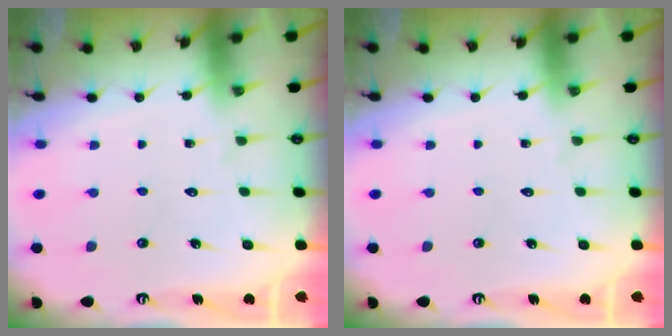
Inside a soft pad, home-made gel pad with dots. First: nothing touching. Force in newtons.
{"total": 0.0}